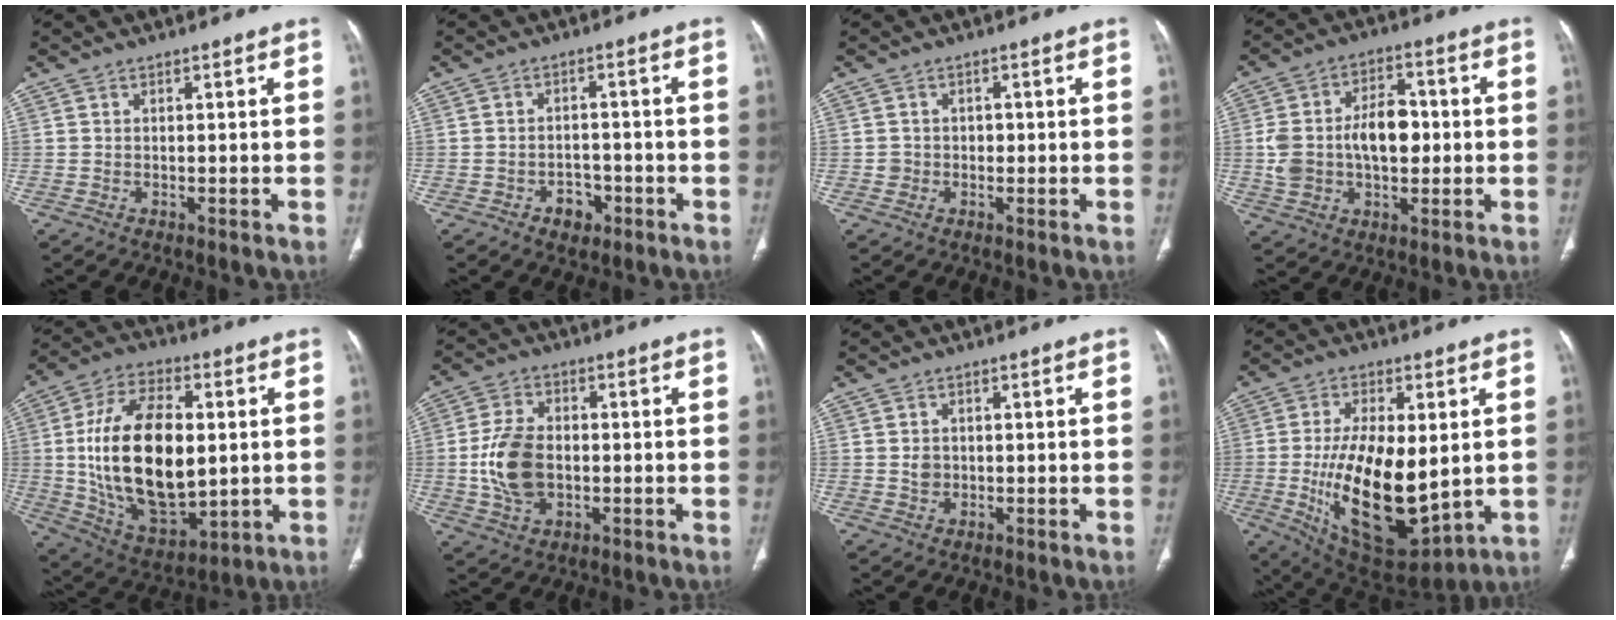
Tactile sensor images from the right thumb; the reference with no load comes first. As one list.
[{"total": 4.1, "force": [-2.2, 3.0, 1.9], "torque": [-0.005, 0.019, -0.030]}, {"total": 2.0, "force": [-0.2, 2.0, 0.3], "torque": [0.009, 0.009, -0.001]}, {"total": 13.5, "force": [-0.2, 8.9, 10.2], "torque": [-0.160, 0.026, 0.003]}, {"total": 24.6, "force": [1.0, 13.5, 20.5], "torque": [-0.352, -0.007, 0.030]}, {"total": 10.7, "force": [-1.0, 7.2, 7.9], "torque": [-0.143, 0.007, -0.016]}, {"total": 1.9, "force": [0.0, 1.8, 0.9], "torque": [-0.007, 0.003, 0.002]}, {"total": 21.3, "force": [-1.3, 10.0, 18.8], "torque": [-0.315, -0.028, 0.001]}]